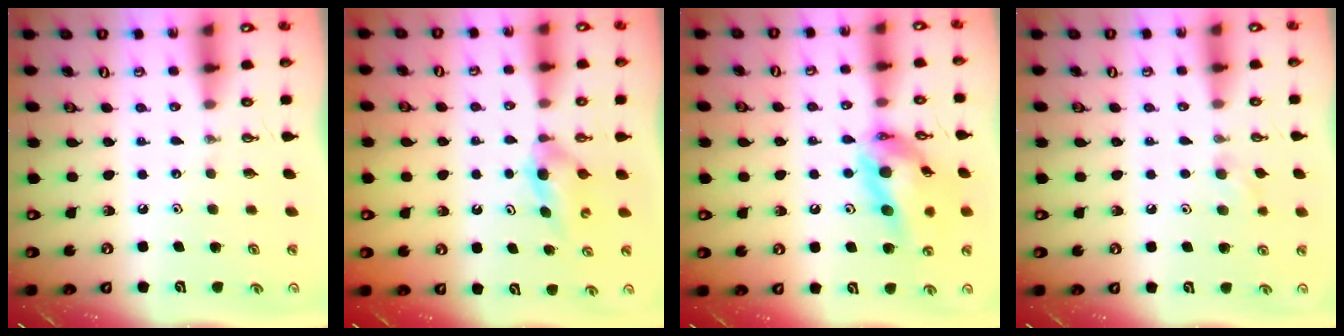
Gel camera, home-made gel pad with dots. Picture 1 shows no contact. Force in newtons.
{"total": 4.5, "press": 4.4, "slide": 1.1}
{"total": 16.2, "press": 16.1, "slide": 1.8}
{"total": 5.6, "press": 5.5, "slide": 1.3}